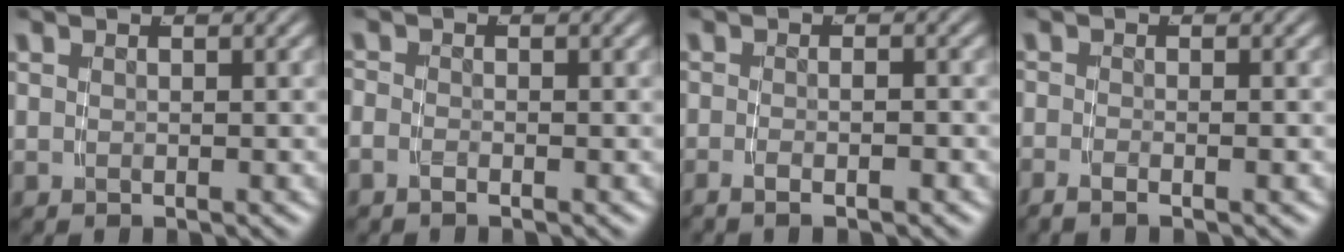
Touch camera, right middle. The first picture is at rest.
{"total": 1.0, "force": [-0.8, 0.5, 0.3], "torque": [-0.012, -0.006, -0.017]}
{"total": 2.0, "force": [-1.7, 0.3, 1.0], "torque": [-0.020, 0.001, -0.030]}
{"total": 1.4, "force": [-1.2, 0.0, 0.7], "torque": [-0.017, -0.005, -0.021]}